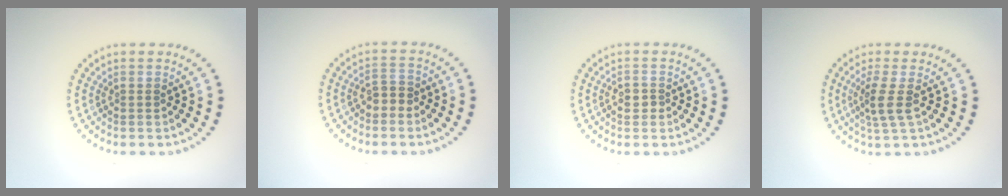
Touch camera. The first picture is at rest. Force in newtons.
{"total": 1.6, "press": 1.5, "slide": 0.6}
{"total": 1.0, "press": 1.0, "slide": 0.1}
{"total": 2.5, "press": 1.9, "slide": 1.6}